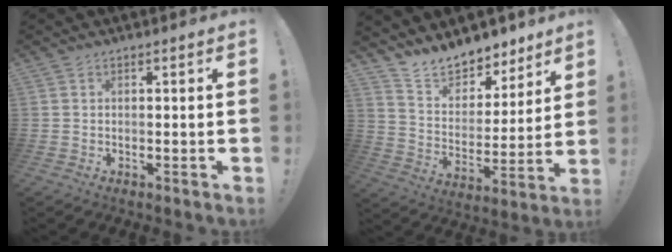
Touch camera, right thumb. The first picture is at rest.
{"total": 12.8, "force": [11.7, 4.8, 2.2], "torque": [-0.050, -0.099, 0.217]}